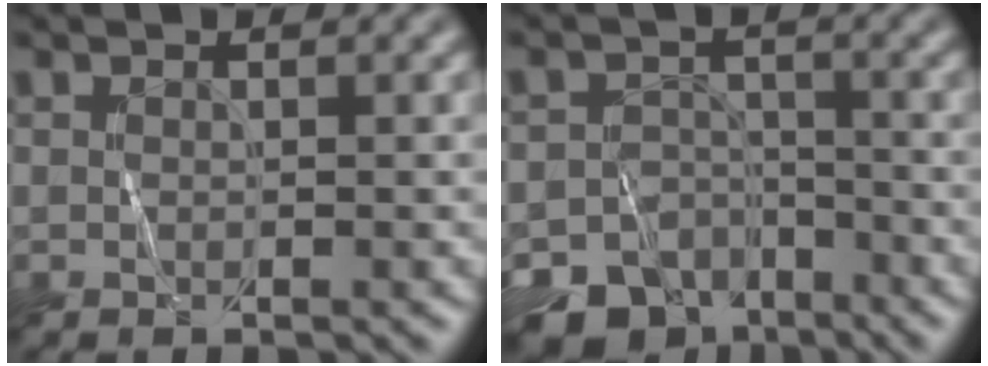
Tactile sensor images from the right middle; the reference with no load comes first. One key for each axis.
{"total": 7.8, "fx": -6.0, "fy": 4.7, "fz": 1.9, "tx": -0.018, "ty": -0.015, "tz": -0.092}